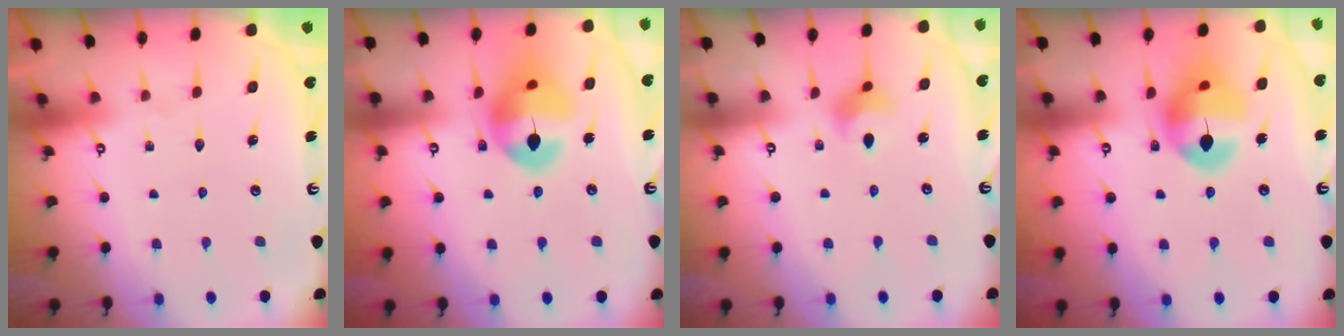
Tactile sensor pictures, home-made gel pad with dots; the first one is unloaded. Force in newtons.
{"total": 14.6, "press": 14.5, "slide": 1.6}
{"total": 3.9, "press": 3.9, "slide": 0.6}
{"total": 14.5, "press": 14.4, "slide": 1.7}